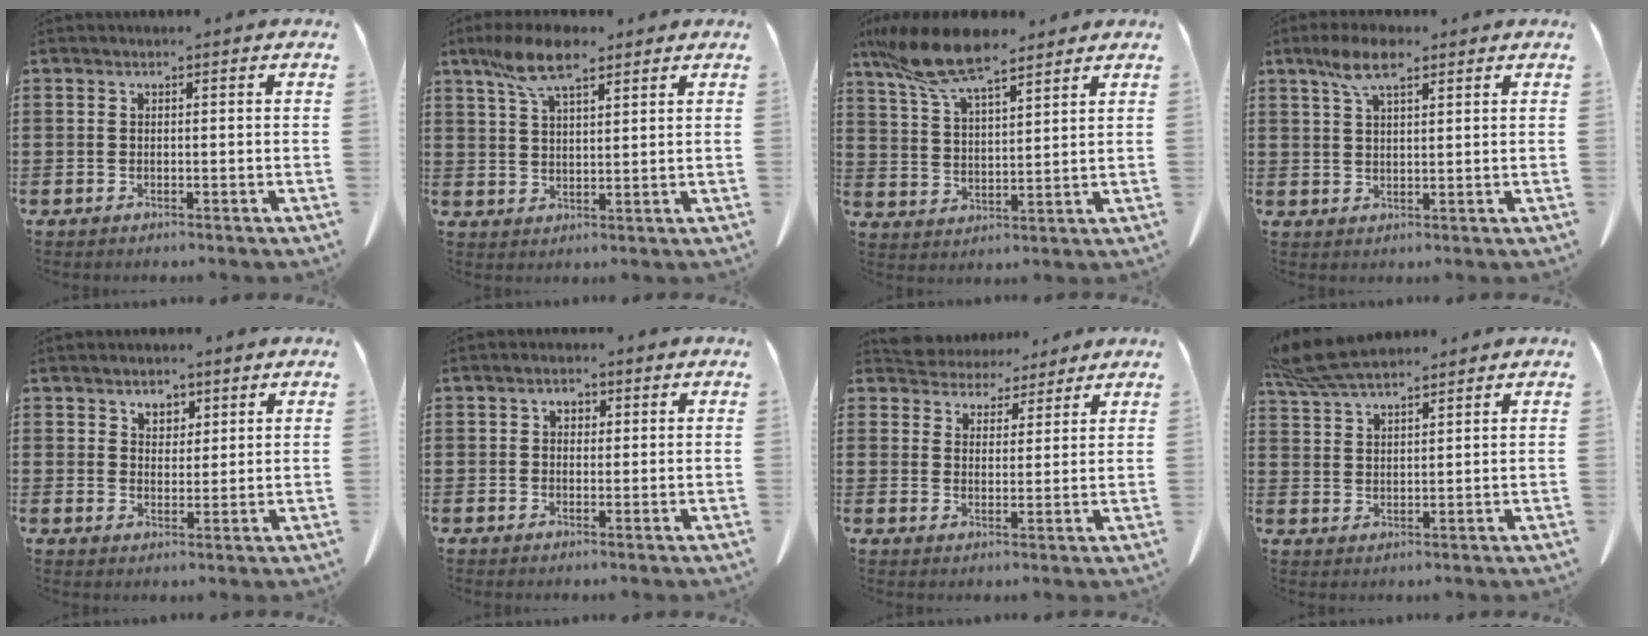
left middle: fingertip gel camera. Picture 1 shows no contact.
{"total": 8.2, "force": [5.6, 2.4, 5.5], "torque": [-0.121, -0.003, 0.103]}
{"total": 10.7, "force": [8.5, 1.9, 6.1], "torque": [-0.143, -0.024, 0.157]}
{"total": 6.1, "force": [3.6, 1.9, 4.6], "torque": [-0.097, 0.006, 0.064]}
{"total": 3.3, "force": [2.4, 2.0, 0.8], "torque": [-0.017, 0.004, 0.045]}
{"total": 2.0, "force": [0.7, 1.4, 1.2], "torque": [-0.020, 0.004, 0.009]}
{"total": 4.6, "force": [4.4, 1.4, -0.3], "torque": [-0.015, -0.020, 0.082]}
{"total": 7.2, "force": [6.3, 1.4, 3.1], "torque": [-0.081, -0.011, 0.121]}